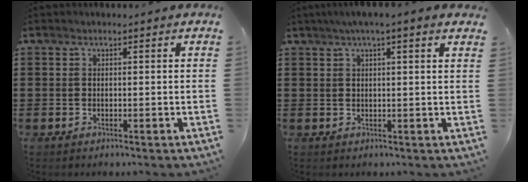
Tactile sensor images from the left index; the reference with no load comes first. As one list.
[{"total": 2.4, "force": [1.6, 0.4, 1.8], "torque": [-0.039, 0.004, 0.028]}]